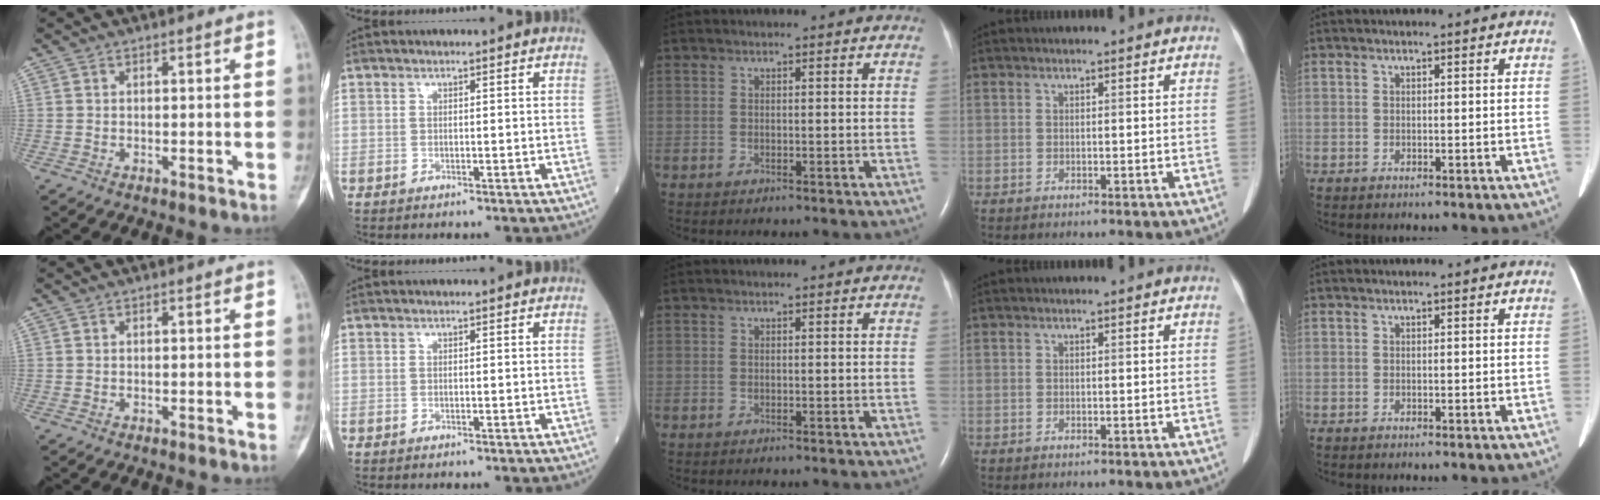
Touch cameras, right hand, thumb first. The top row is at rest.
{}